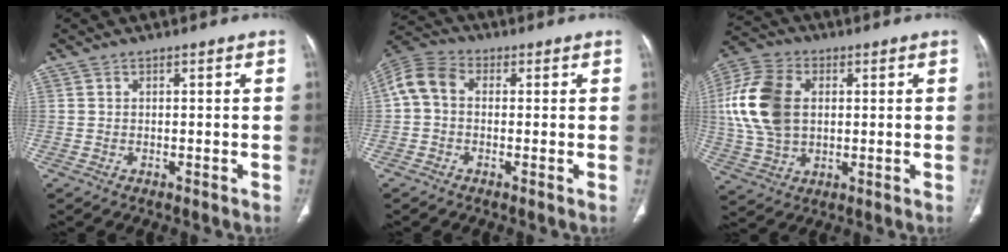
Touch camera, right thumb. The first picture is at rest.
{"total": 7.2, "force": [0.4, 5.2, 5.0], "torque": [-0.098, 0.021, -0.007]}
{"total": 15.1, "force": [2.0, 10.2, 10.9], "torque": [-0.220, 0.009, 0.038]}